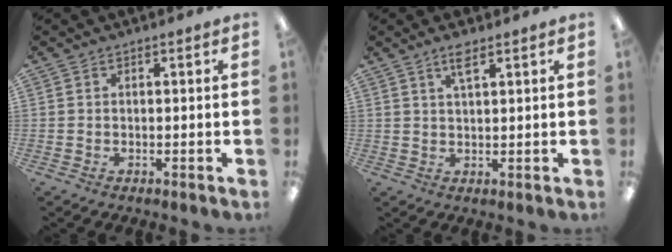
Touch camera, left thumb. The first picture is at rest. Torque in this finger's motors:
{"motor_torque": [-0.04, 0.03, 0.03, 0.01, 0.07]}